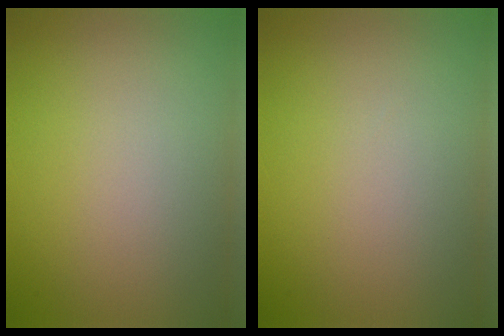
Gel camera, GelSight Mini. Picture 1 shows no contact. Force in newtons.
{"total": 0.0}